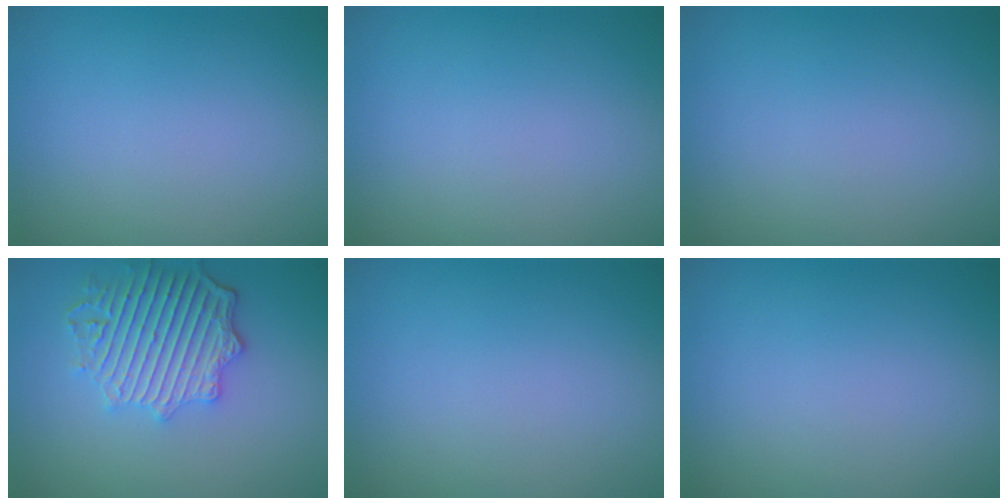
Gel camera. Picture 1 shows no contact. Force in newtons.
{"total": 0.0}
{"total": 0.0}
{"total": 5.5, "press": 4.5, "slide": 3.1}
{"total": 0.0}
{"total": 0.0}